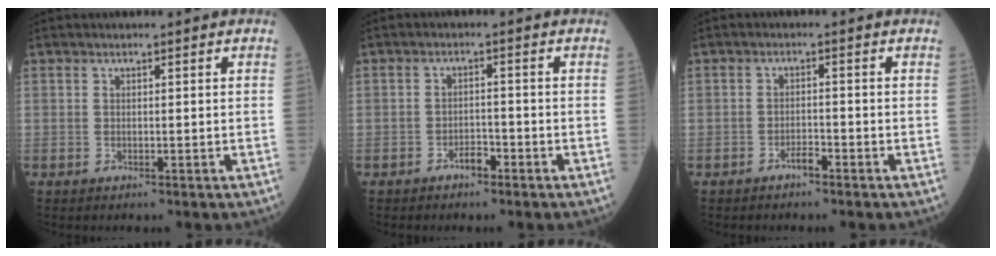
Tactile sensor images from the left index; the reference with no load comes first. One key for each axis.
{"total": 2.2, "fx": -1.6, "fy": 0.8, "fz": 1.2, "tx": -0.019, "ty": 0.002, "tz": -0.028}
{"total": 1.7, "fx": -1.4, "fy": 0.2, "fz": 1.0, "tx": -0.016, "ty": 0.000, "tz": -0.024}